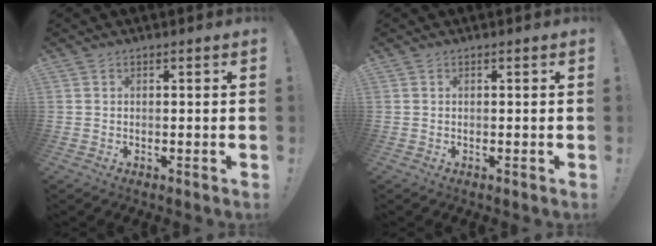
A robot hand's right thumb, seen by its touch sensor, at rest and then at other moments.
{"total": 0.0}